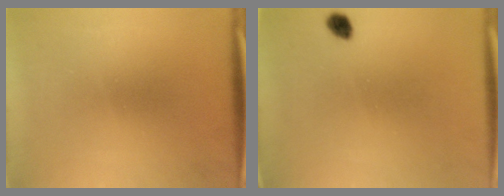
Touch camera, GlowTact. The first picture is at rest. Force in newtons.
{"total": 2.2}